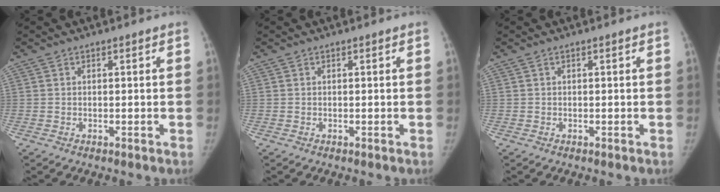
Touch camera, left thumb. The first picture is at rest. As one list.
[{"total": 0.0}, {"total": 0.0}]